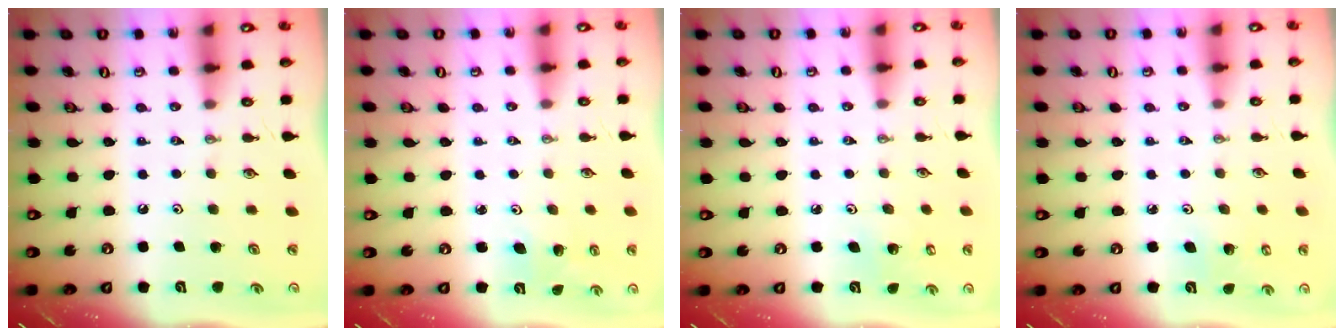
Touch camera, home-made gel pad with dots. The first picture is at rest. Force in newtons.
{"total": 2.8, "press": 2.5, "slide": 1.3}
{"total": 2.7, "press": 2.7, "slide": 0.2}
{"total": 4.7, "press": 4.5, "slide": 1.2}